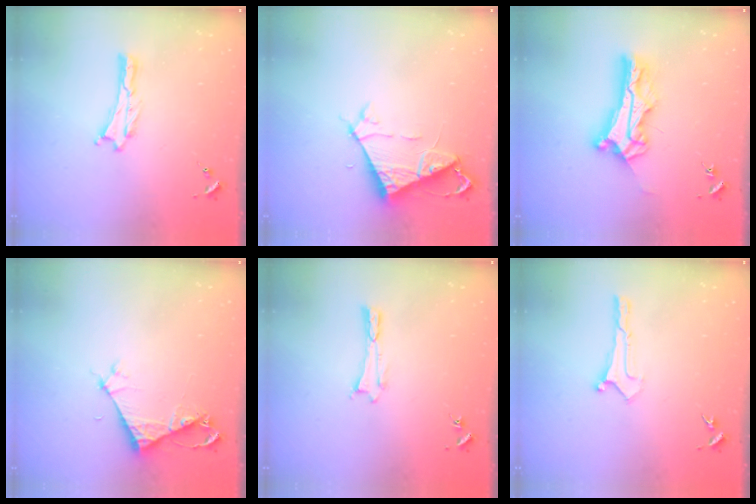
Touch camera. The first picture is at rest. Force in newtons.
{"total": 6.9, "press": 6.8, "slide": 0.7}
{"total": 9.7, "press": 9.7, "slide": 0.8}
{"total": 4.0, "press": 4.0, "slide": 0.3}
{"total": 0.0}
{"total": 0.0}